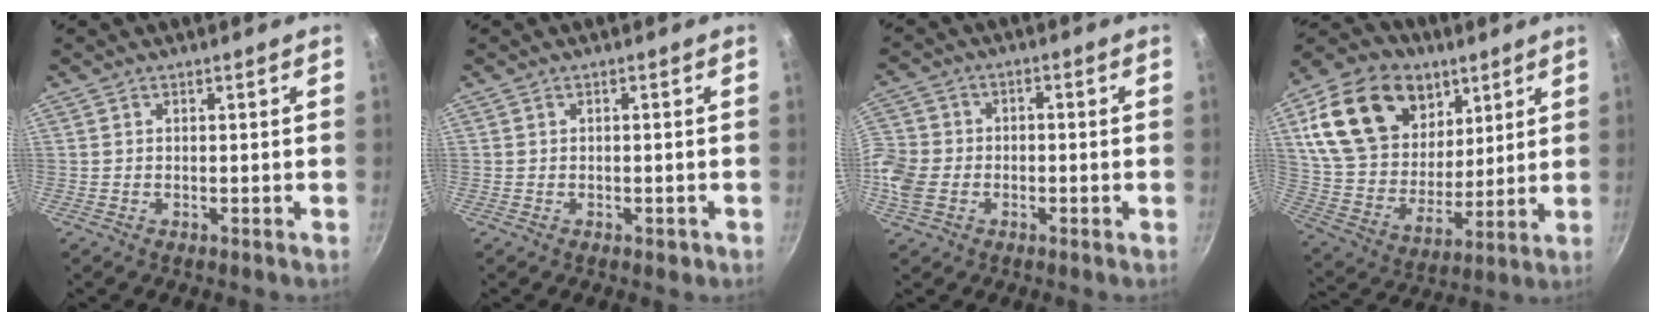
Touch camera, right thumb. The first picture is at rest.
{"total": 1.2, "force": [-0.6, 0.8, 0.7], "torque": [-0.010, 0.004, -0.004]}
{"total": 12.8, "force": [-3.1, 10.5, 6.7], "torque": [-0.167, 0.028, -0.071]}
{"total": 25.1, "force": [10.9, 17.5, 14.3], "torque": [-0.234, -0.035, 0.201]}